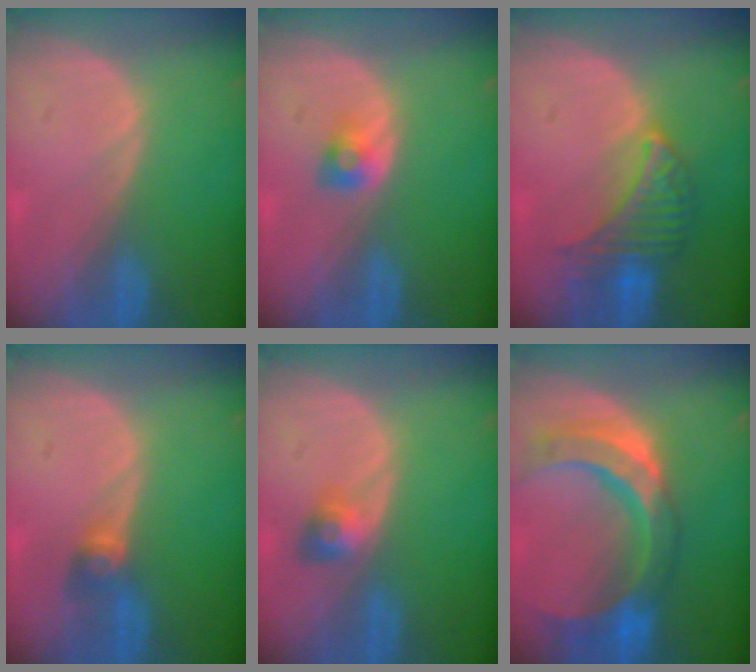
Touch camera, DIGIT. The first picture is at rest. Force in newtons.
{"total": 2.3, "press": 2.2, "slide": 0.5}
{"total": 6.6, "press": 6.5, "slide": 0.6}
{"total": 2.7, "press": 2.6, "slide": 0.5}
{"total": 3.0, "press": 2.6, "slide": 1.3}
{"total": 11.6, "press": 9.8, "slide": 6.2}